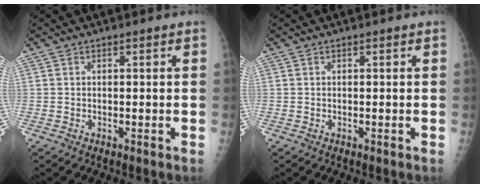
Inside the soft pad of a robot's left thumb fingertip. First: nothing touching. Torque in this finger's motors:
{"motor_torque": [-0.09, 0.09, -0.02, 0.00, 0.00]}